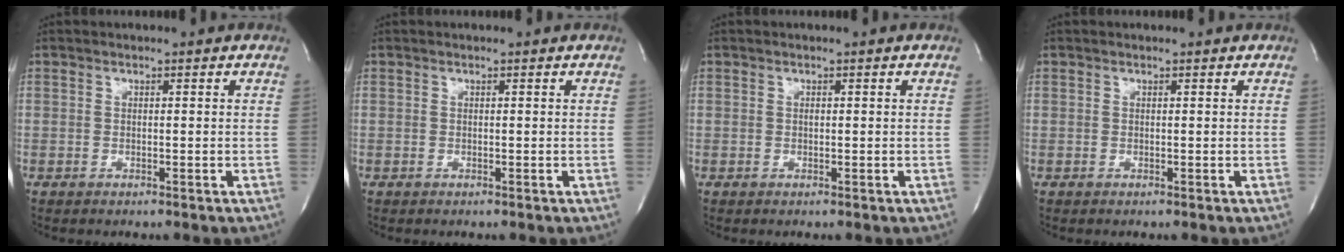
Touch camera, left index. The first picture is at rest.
{"total": 0.0}
{"total": 0.0}
{"total": 0.0}